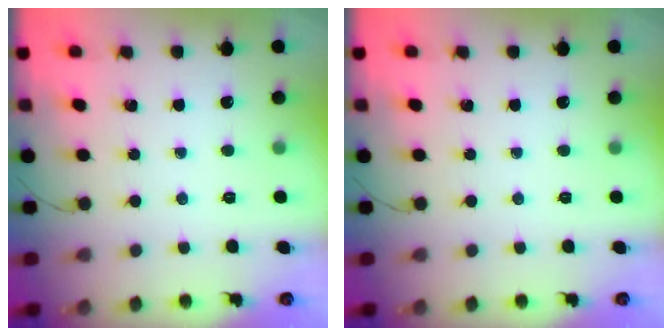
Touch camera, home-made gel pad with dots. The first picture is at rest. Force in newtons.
{"total": 0.0}